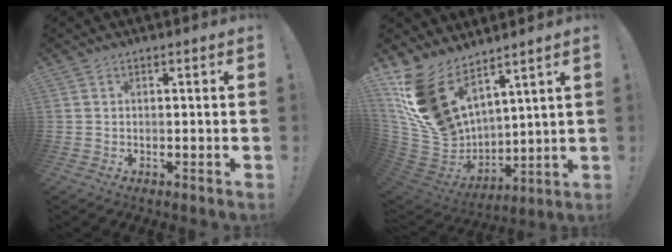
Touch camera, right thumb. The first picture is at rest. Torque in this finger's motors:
{"motor_torque": [2.03, 2.98, 1.41, 1.36, 0.17]}